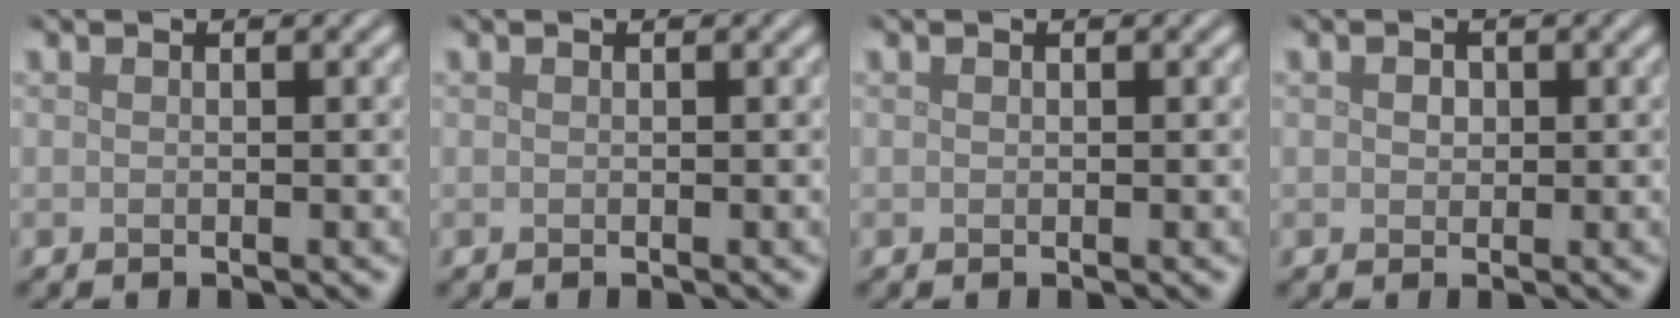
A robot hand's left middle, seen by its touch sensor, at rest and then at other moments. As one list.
[{"total": 0.0}, {"total": 0.0}, {"total": 0.9, "force": [0.2, 0.8, 0.4], "torque": [-0.007, 0.001, 0.001]}]